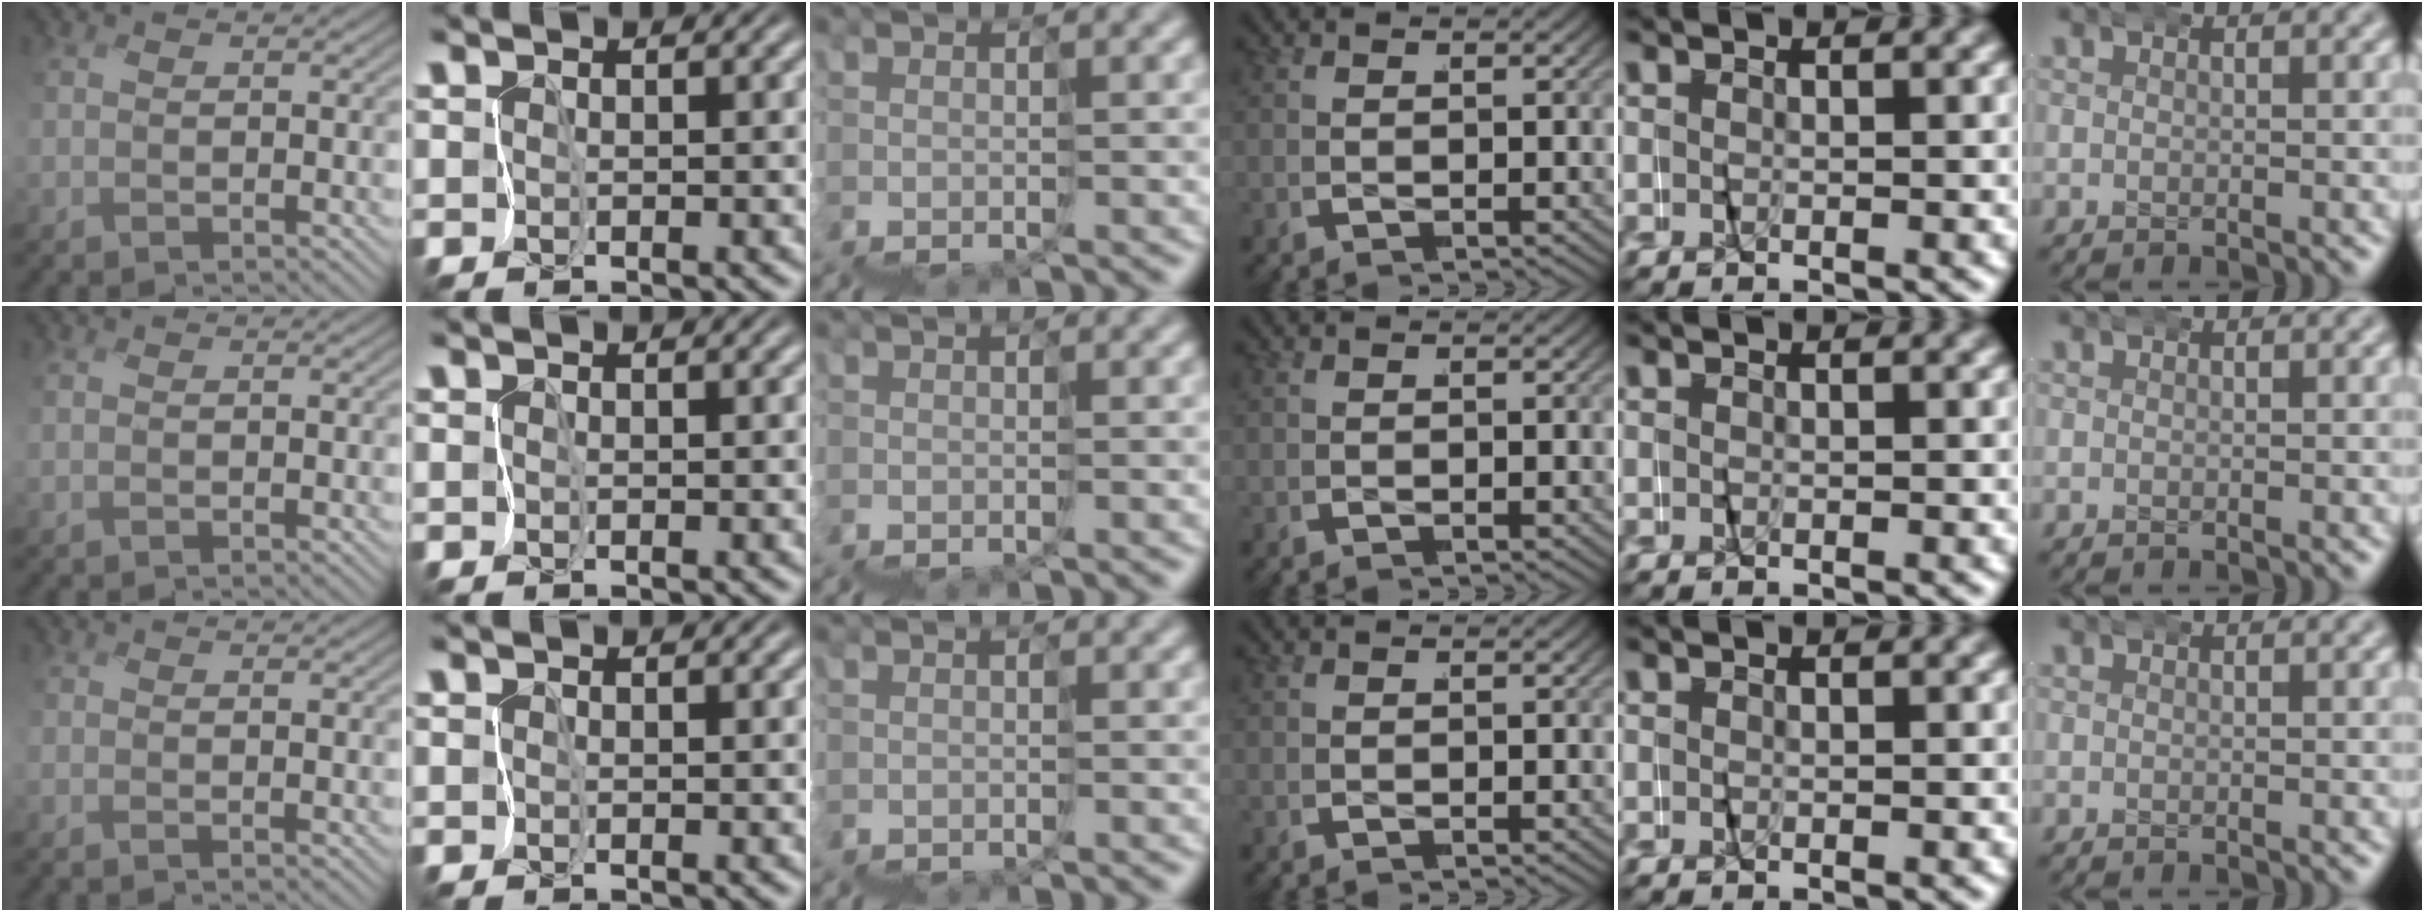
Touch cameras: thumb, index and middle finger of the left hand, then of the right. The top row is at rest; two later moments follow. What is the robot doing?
{"motion": "wrap", "object": "napkin"}